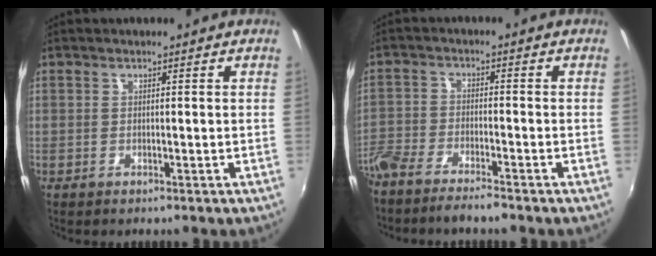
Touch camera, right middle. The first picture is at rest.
{"total": 7.7, "force": [-6.5, 1.3, 3.8], "torque": [-0.105, -0.019, -0.127]}